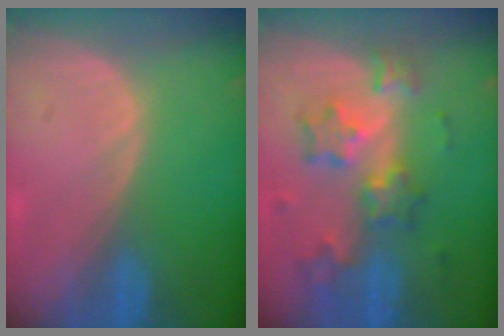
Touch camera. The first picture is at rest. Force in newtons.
{"total": 8.4, "press": 7.3, "slide": 4.1}